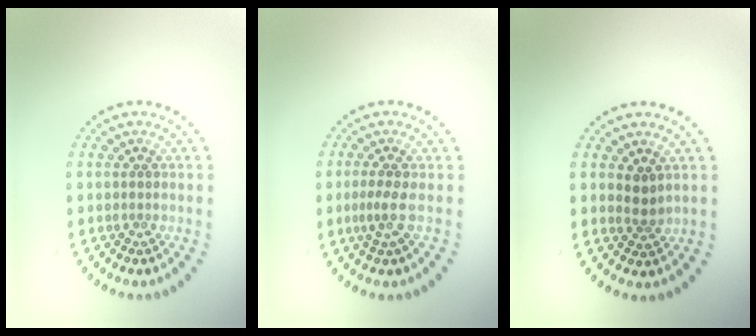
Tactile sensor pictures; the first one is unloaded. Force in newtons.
{"total": 1.8, "press": 1.3, "slide": 1.3}
{"total": 1.5, "press": 1.2, "slide": 0.9}